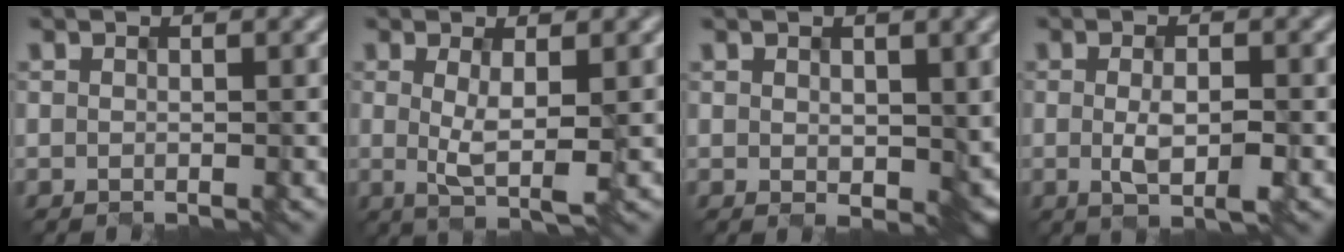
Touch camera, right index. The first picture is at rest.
{"total": 3.2, "force": [-0.3, 0.7, 3.1], "torque": [-0.063, -0.009, 0.005]}
{"total": 3.0, "force": [0.9, 1.7, 2.2], "torque": [-0.042, -0.004, 0.028]}
{"total": 3.0, "force": [-0.9, 0.7, 2.7], "torque": [-0.057, -0.004, -0.011]}